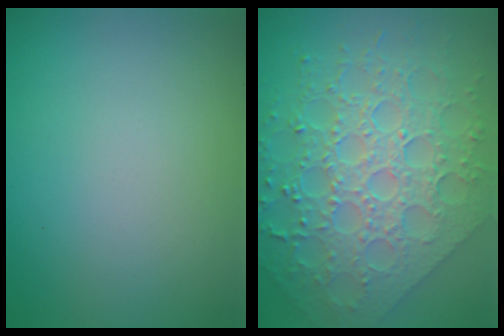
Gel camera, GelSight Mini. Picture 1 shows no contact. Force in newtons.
{"total": 8.3, "press": 6.2, "slide": 5.5}